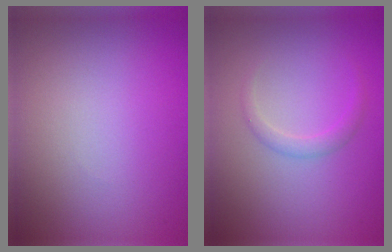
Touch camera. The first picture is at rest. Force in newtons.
{"total": 1.3, "press": 1.3, "slide": 0.0}